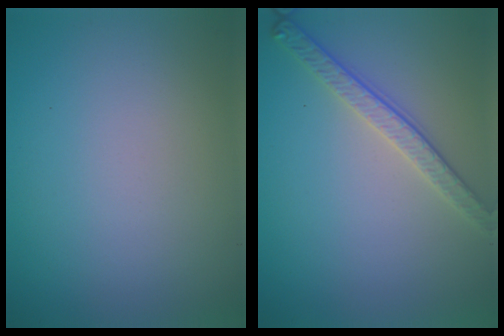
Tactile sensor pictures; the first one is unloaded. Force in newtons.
{"total": 2.8, "press": 2.6, "slide": 1.0}